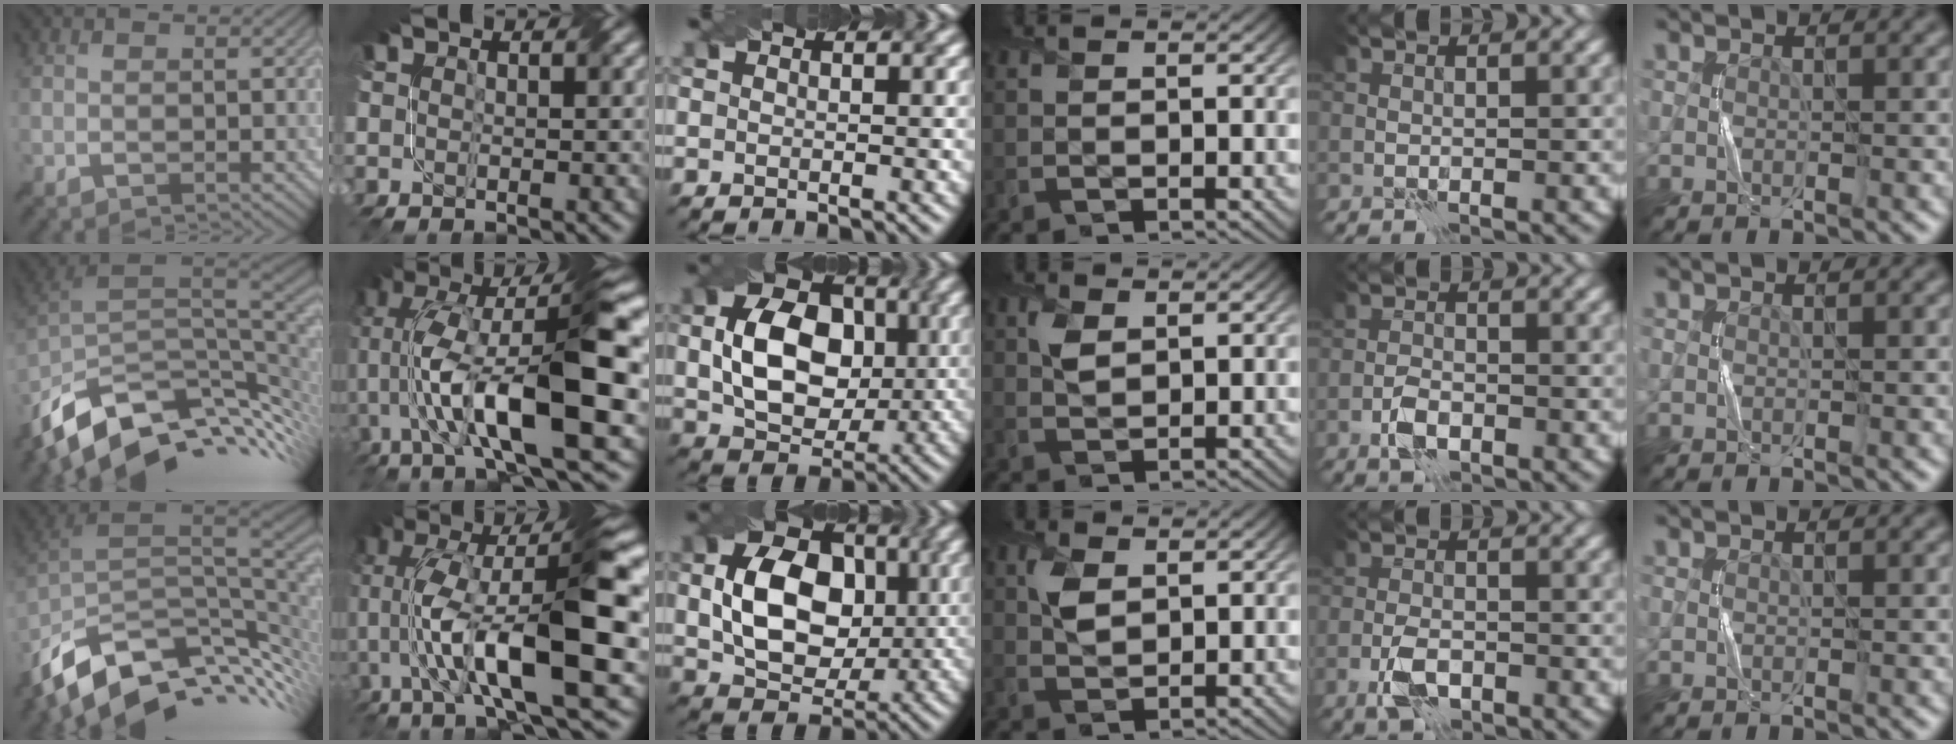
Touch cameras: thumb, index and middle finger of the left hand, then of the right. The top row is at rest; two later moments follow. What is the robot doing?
{"motion": "twist", "object": "screw"}